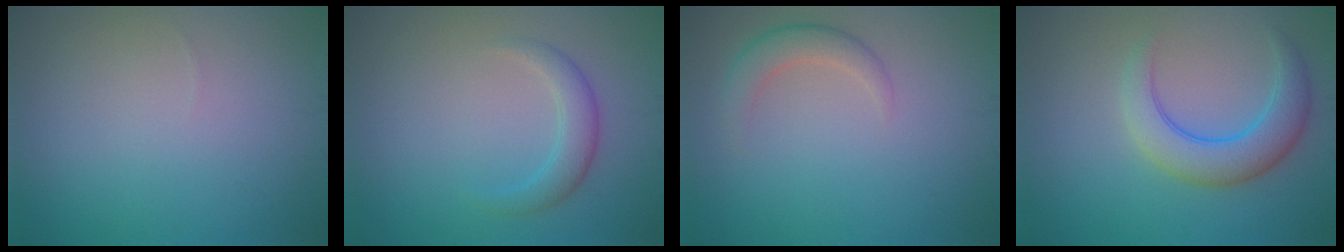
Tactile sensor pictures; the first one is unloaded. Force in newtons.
{"total": 2.2, "press": 2.2, "slide": 0.1}
{"total": 2.2, "press": 2.2, "slide": 0.1}
{"total": 4.4, "press": 4.4, "slide": 0.2}